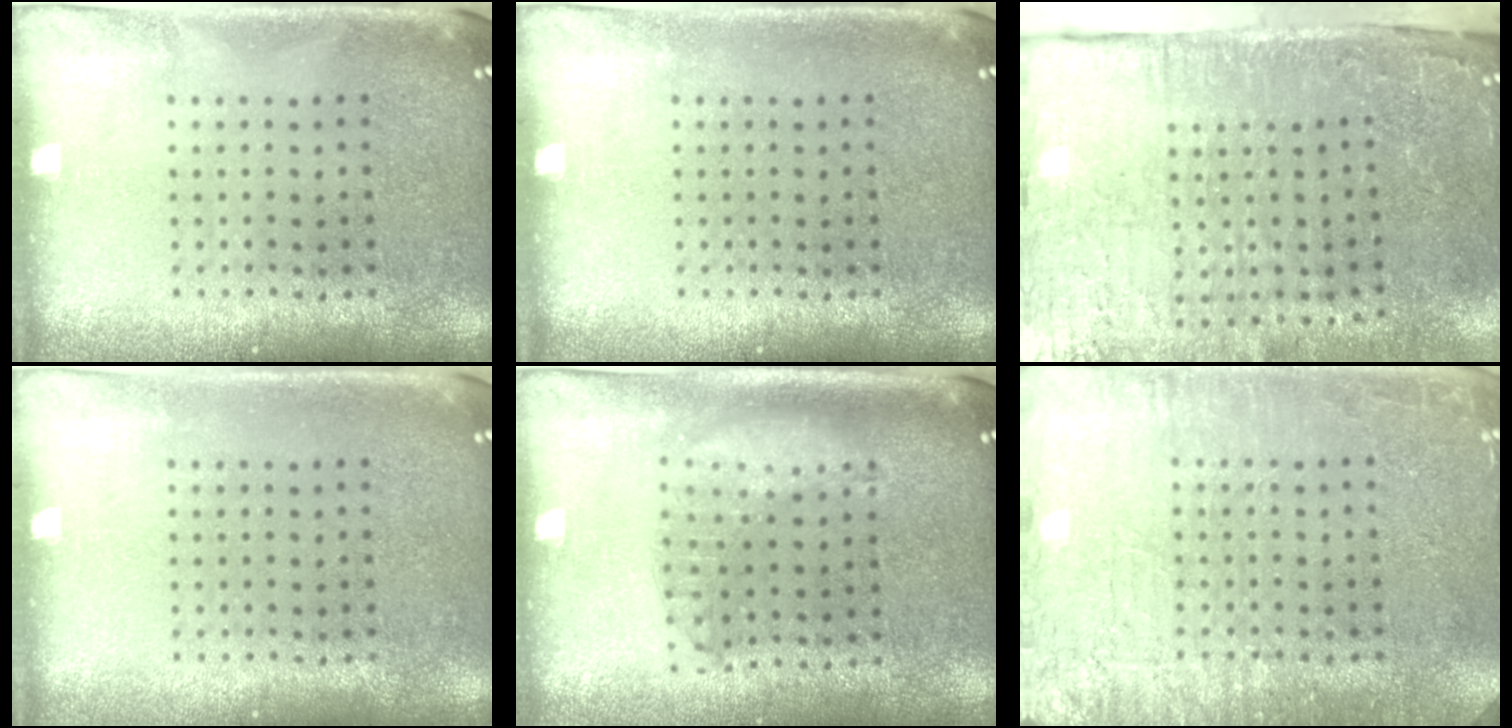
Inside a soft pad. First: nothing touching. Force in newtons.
{"total": 0.0}
{"total": 5.0, "press": 4.0, "slide": 3.0}
{"total": 0.0}
{"total": 1.2, "press": 1.2, "slide": 0.3}
{"total": 4.7, "press": 4.7, "slide": 0.7}